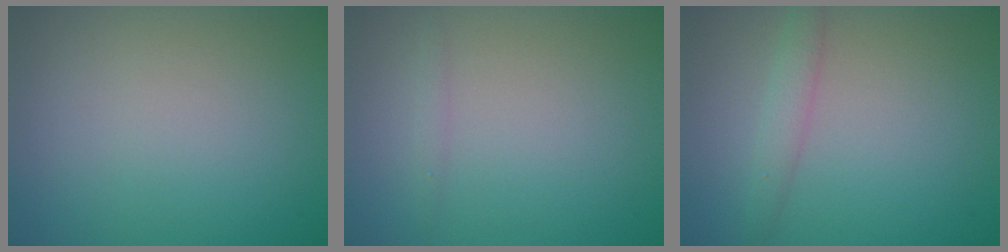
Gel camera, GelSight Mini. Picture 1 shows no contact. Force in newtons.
{"total": 0.6, "press": 0.6, "slide": 0.0}
{"total": 1.8, "press": 1.8, "slide": 0.1}